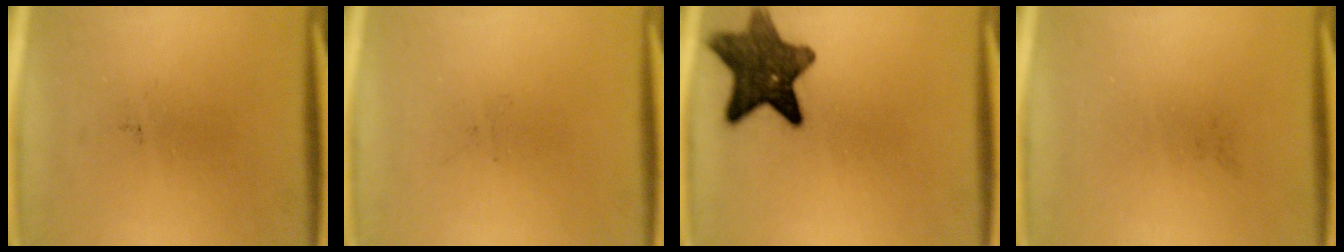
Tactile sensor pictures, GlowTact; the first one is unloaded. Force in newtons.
{"total": 0.0}
{"total": 11.3}
{"total": 0.0}